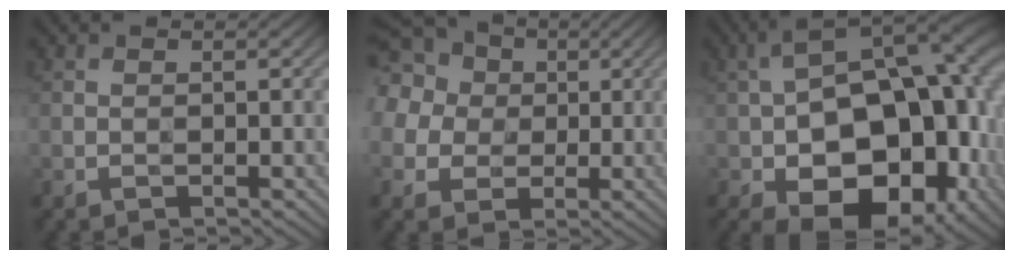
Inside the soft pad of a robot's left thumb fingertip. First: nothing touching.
{"total": 15.6, "force": [4.6, 13.1, 7.0], "torque": [-0.222, 0.017, 0.067]}
{"total": 22.3, "force": [-4.7, 13.5, 17.1], "torque": [-0.262, -0.022, -0.047]}